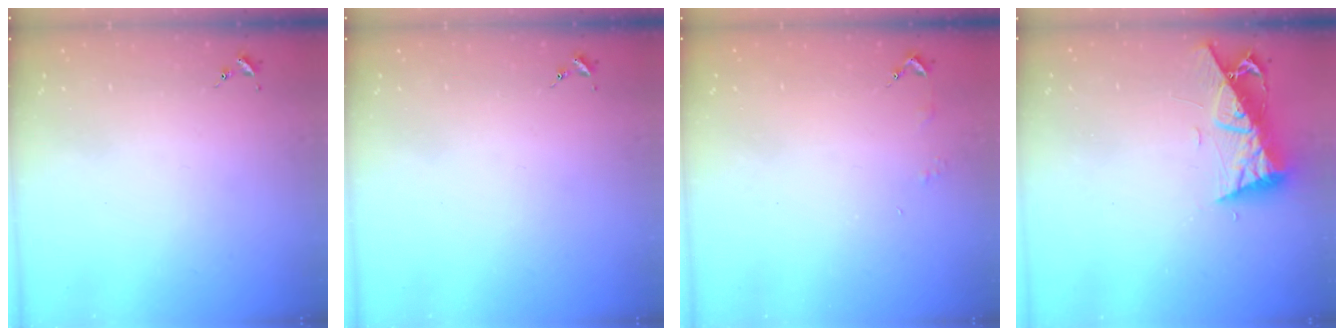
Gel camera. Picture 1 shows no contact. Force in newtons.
{"total": 0.0}
{"total": 2.9, "press": 2.8, "slide": 0.3}
{"total": 9.4, "press": 9.3, "slide": 1.3}